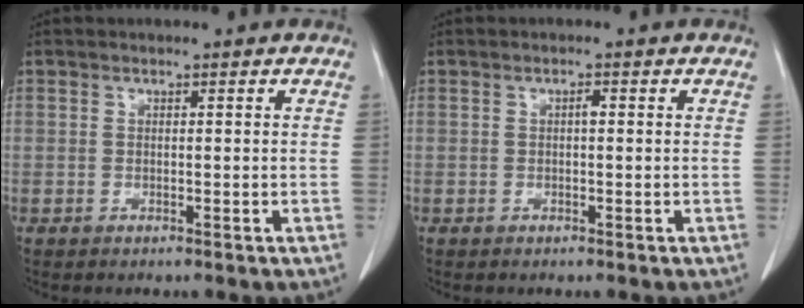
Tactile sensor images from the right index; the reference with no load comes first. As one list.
[{"total": 1.0, "force": [0.1, 0.3, 0.9], "torque": [-0.016, 0.003, 0.001]}]